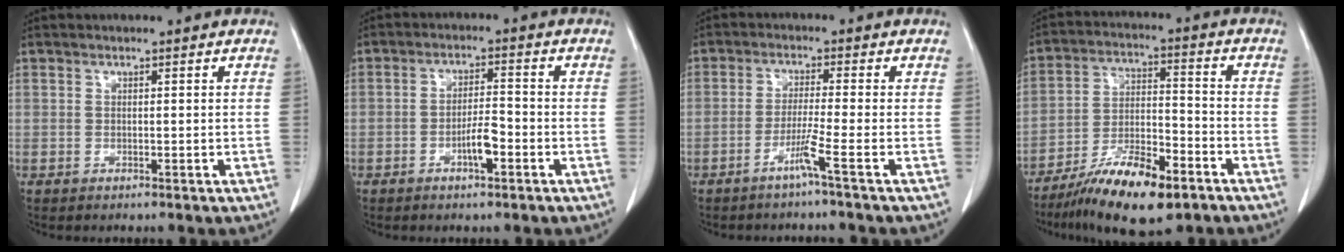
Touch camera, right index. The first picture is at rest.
{"total": 4.3, "force": [-1.9, 1.0, 3.7], "torque": [-0.067, 0.004, -0.034]}
{"total": 3.7, "force": [-2.2, -1.3, 2.7], "torque": [-0.055, -0.006, -0.050]}
{"total": 13.5, "force": [-8.9, 3.6, 9.5], "torque": [-0.164, -0.007, -0.154]}